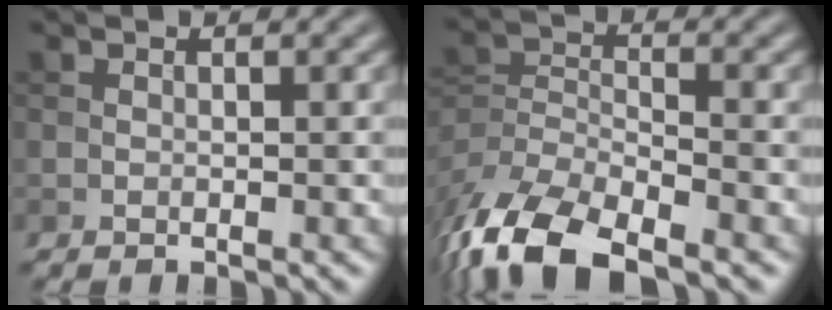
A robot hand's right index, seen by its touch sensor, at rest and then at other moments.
{"total": 9.8, "force": [-6.9, 3.9, 5.7], "torque": [-0.113, -0.013, -0.136]}